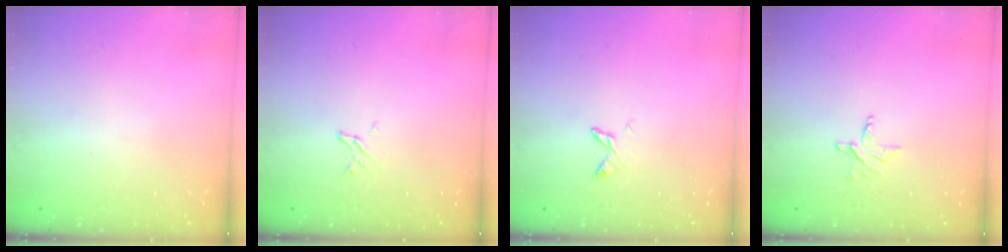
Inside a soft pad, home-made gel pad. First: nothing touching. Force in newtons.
{"total": 1.6, "press": 1.6, "slide": 0.2}
{"total": 3.9, "press": 3.8, "slide": 0.5}
{"total": 4.3, "press": 4.3, "slide": 0.4}